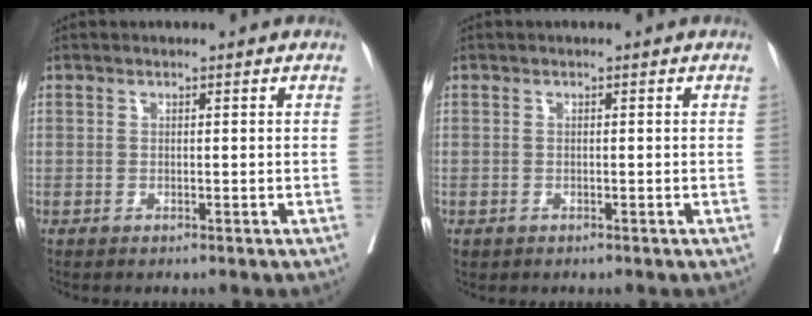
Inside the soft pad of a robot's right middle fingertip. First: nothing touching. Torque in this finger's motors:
{"motor_torque": [-0.01, -0.05, 0.00, 0.01]}